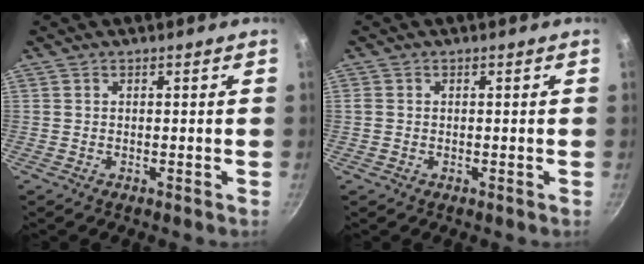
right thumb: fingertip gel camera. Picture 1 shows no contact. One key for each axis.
{"total": 1.3, "fx": 0.0, "fy": 1.2, "fz": 0.6, "tx": -0.010, "ty": 0.003, "tz": -0.001}